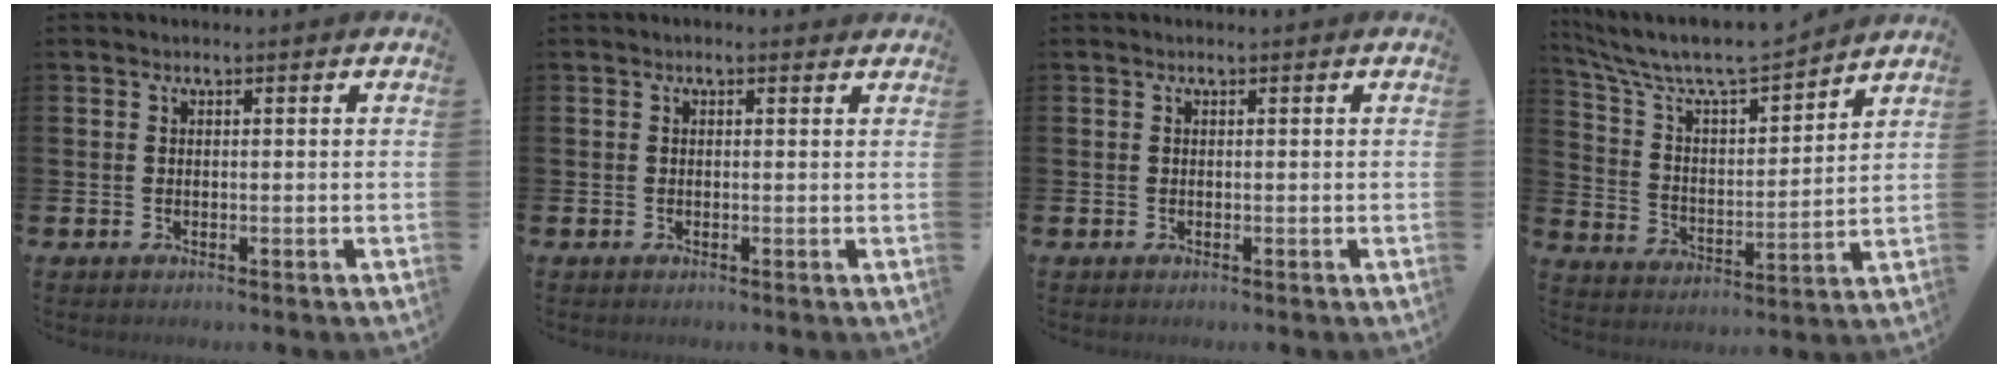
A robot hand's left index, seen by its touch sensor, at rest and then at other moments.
{"total": 0.0}
{"total": 0.0}
{"total": 8.6, "force": [8.0, 1.6, 2.6], "torque": [-0.096, -0.057, 0.138]}